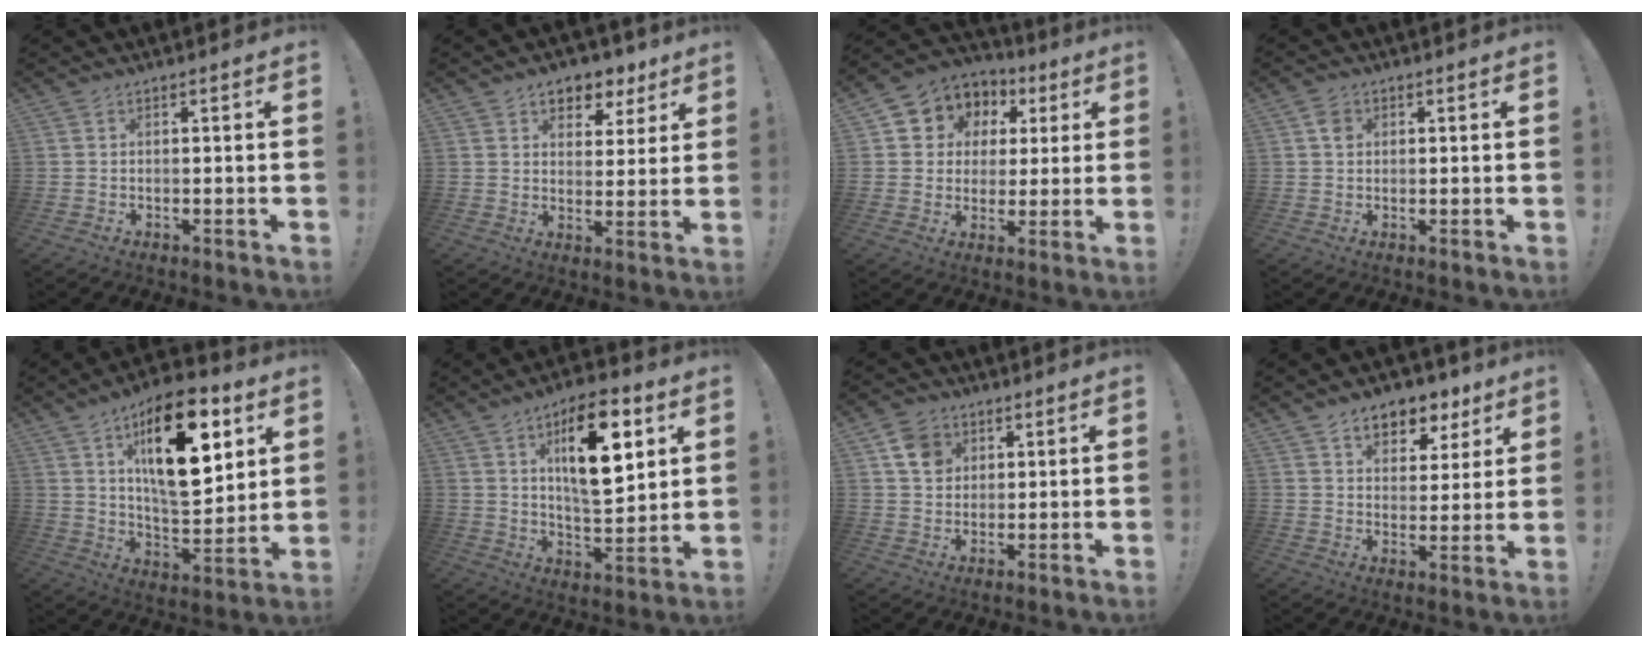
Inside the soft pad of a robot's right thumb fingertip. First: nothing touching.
{"total": 7.1, "force": [4.7, 4.9, 2.2], "torque": [-0.018, -0.033, 0.089]}
{"total": 7.8, "force": [1.8, 7.2, 2.2], "torque": [-0.032, -0.016, 0.039]}
{"total": 3.2, "force": [1.0, 2.6, 1.7], "torque": [-0.021, 0.001, 0.017]}
{"total": 23.2, "force": [9.5, 10.0, 18.6], "torque": [-0.285, -0.035, 0.152]}
{"total": 18.0, "force": [7.2, 7.3, 14.8], "torque": [-0.217, -0.018, 0.109]}
{"total": 8.1, "force": [3.7, 6.6, 2.9], "torque": [-0.038, -0.013, 0.074]}
{"total": 8.9, "force": [6.0, 5.6, 3.4], "torque": [-0.043, -0.041, 0.111]}